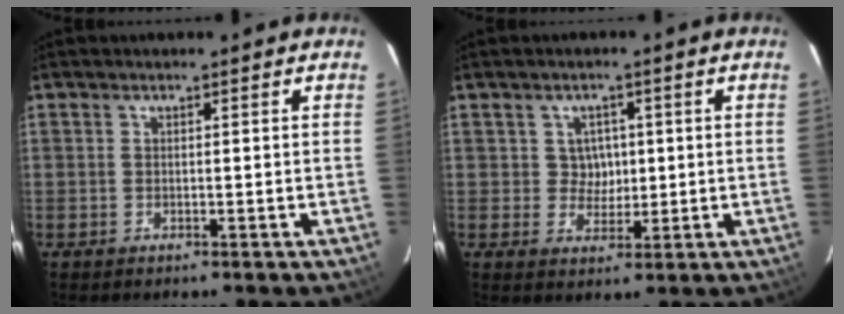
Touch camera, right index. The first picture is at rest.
{"total": 3.7, "force": [0.5, 3.6, 0.9], "torque": [-0.013, 0.011, 0.009]}